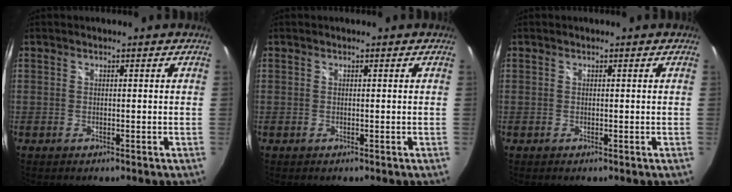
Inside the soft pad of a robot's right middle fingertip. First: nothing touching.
{"total": 0.0}
{"total": 0.0}